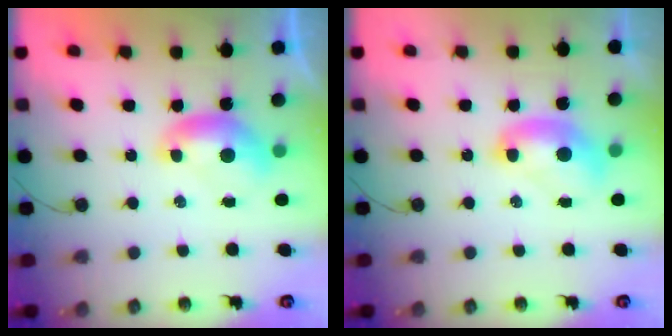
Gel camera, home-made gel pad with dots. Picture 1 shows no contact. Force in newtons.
{"total": 2.0, "press": 2.0, "slide": 0.2}